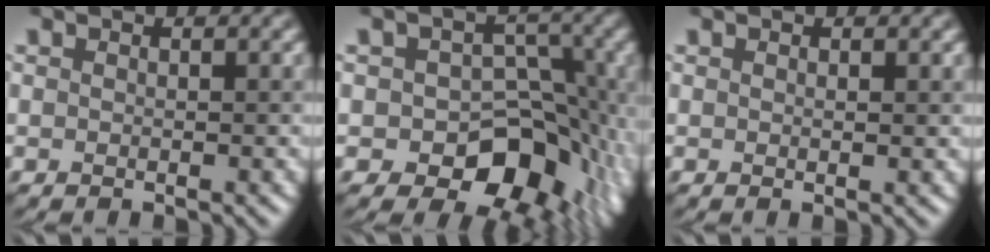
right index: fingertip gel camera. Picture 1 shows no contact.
{"total": 8.9, "force": [-2.1, 6.5, 5.7], "torque": [-0.054, -0.008, -0.041]}
{"total": 0.6, "force": [0.3, 0.1, 0.5], "torque": [-0.008, 0.000, 0.004]}